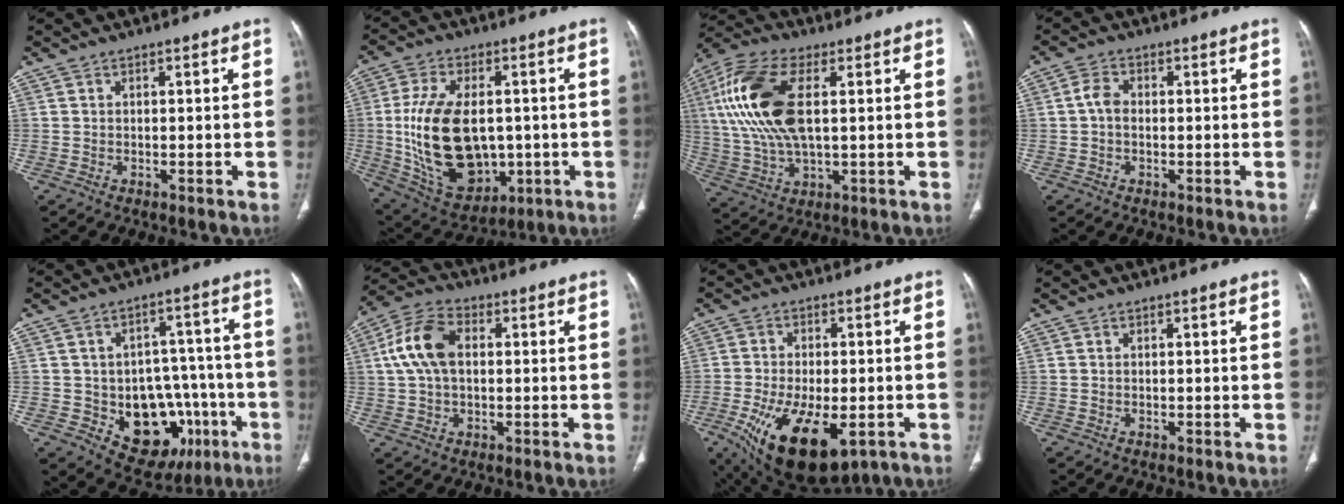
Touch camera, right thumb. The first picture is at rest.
{"total": 20.4, "force": [-0.7, 12.5, 16.1], "torque": [-0.287, -0.008, 0.014]}
{"total": 18.4, "force": [3.6, 8.9, 15.8], "torque": [-0.346, 0.007, 0.067]}
{"total": 3.2, "force": [-0.1, 2.3, 2.3], "torque": [-0.041, 0.009, -0.007]}
{"total": 17.7, "force": [-5.6, 12.5, 11.3], "torque": [-0.104, 0.038, -0.058]}
{"total": 10.4, "force": [1.5, 6.5, 8.0], "torque": [-0.166, 0.024, 0.026]}
{"total": 17.2, "force": [-6.9, 8.1, 13.5], "torque": [-0.246, -0.007, -0.094]}
{"total": 0.0}